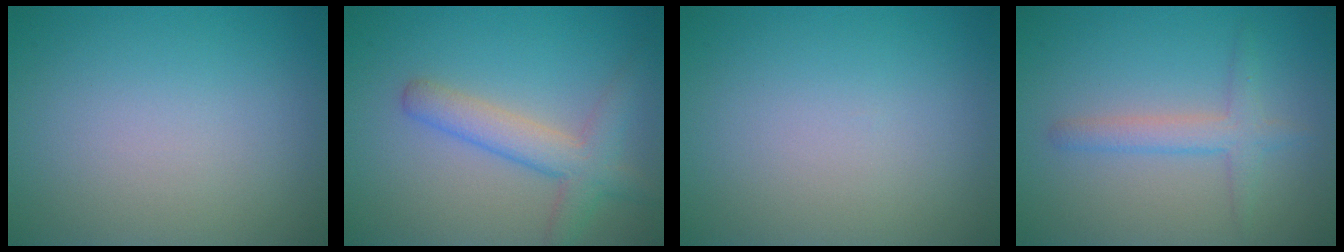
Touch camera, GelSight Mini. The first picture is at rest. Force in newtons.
{"total": 4.0, "press": 4.0, "slide": 0.2}
{"total": 0.0}
{"total": 2.4, "press": 2.4, "slide": 0.1}